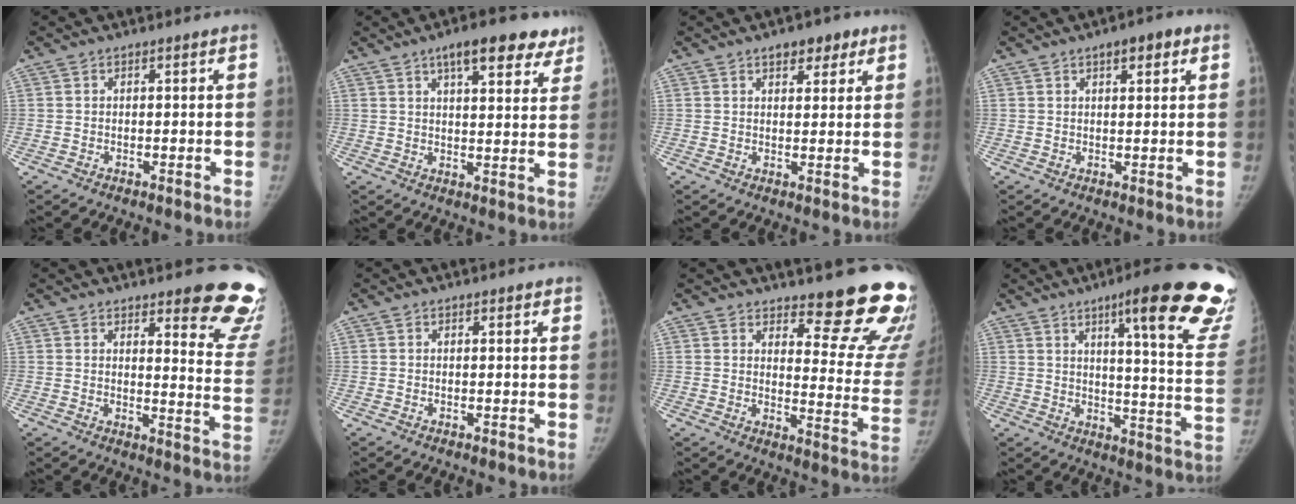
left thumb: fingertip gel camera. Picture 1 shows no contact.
{"total": 12.9, "force": [8.2, 4.9, 8.6], "torque": [-0.073, -0.024, 0.109]}
{"total": 5.2, "force": [3.1, 2.7, 3.2], "torque": [-0.013, -0.011, 0.042]}
{"total": 4.6, "force": [2.3, 1.7, 3.5], "torque": [-0.034, -0.001, 0.028]}
{"total": 14.9, "force": [11.3, 3.5, 9.1], "torque": [-0.064, -0.090, 0.120]}
{"total": 0.5, "force": [0.3, 0.3, 0.3], "torque": [-0.003, -0.002, 0.002]}
{"total": 17.8, "force": [14.7, 4.4, 9.1], "torque": [-0.071, -0.139, 0.174]}
{"total": 25.5, "force": [16.5, 3.6, 19.1], "torque": [-0.202, -0.085, 0.208]}